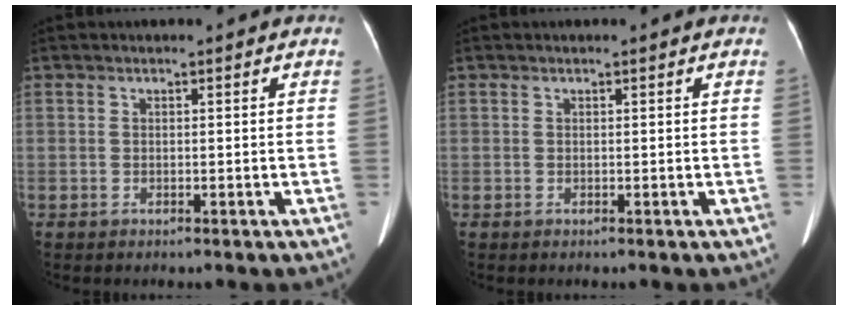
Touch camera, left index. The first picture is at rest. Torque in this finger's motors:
{"motor_torque": [0.02, 0.01, 0.00, 0.00]}